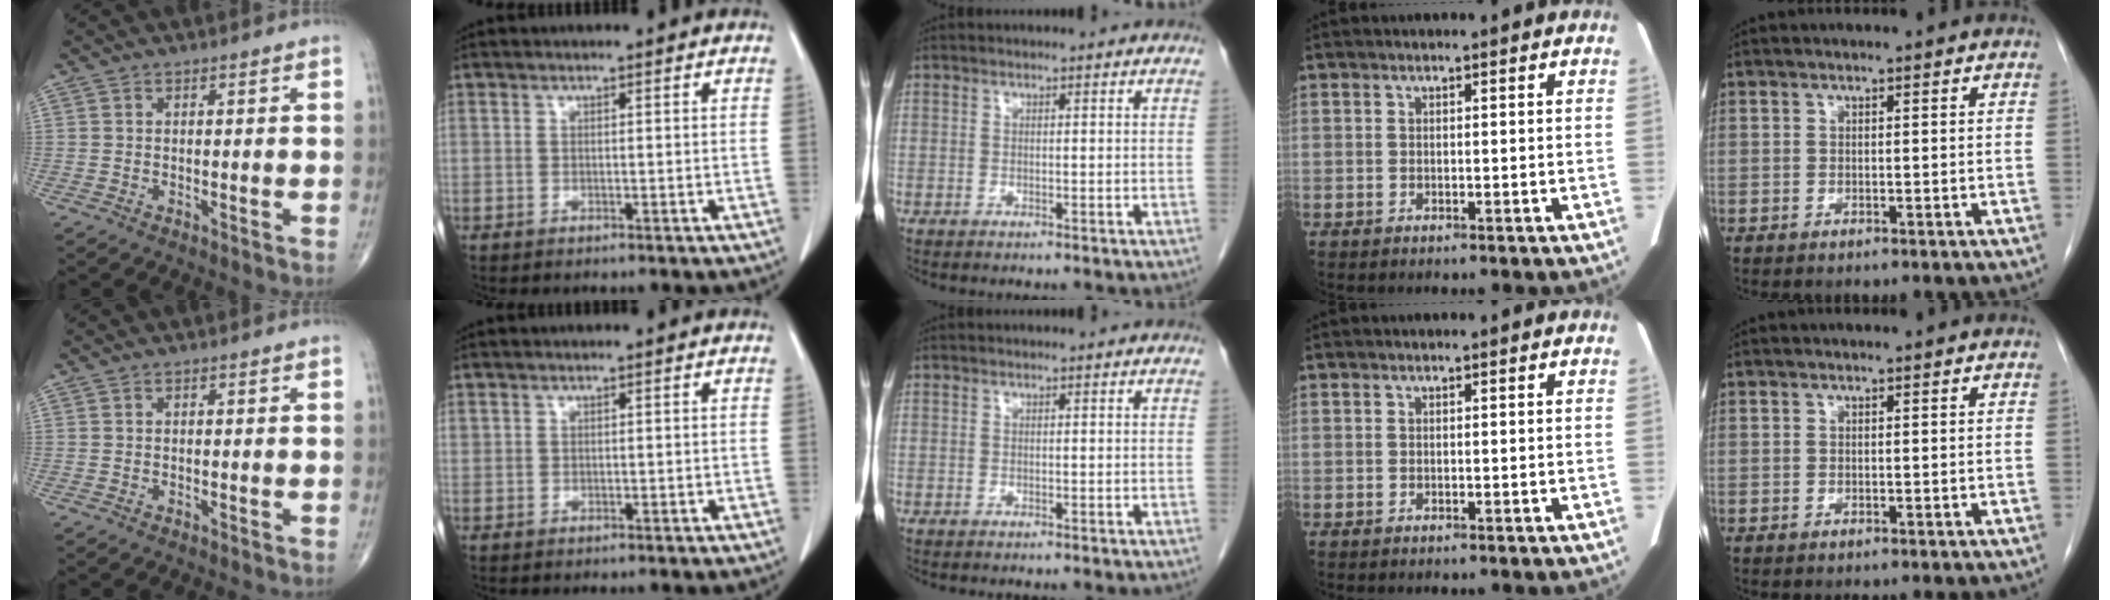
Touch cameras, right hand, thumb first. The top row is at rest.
{"index": {"total": 0.7, "force": [0.3, 0.5, 0.3], "torque": [-0.006, 0.008, 0.010]}}